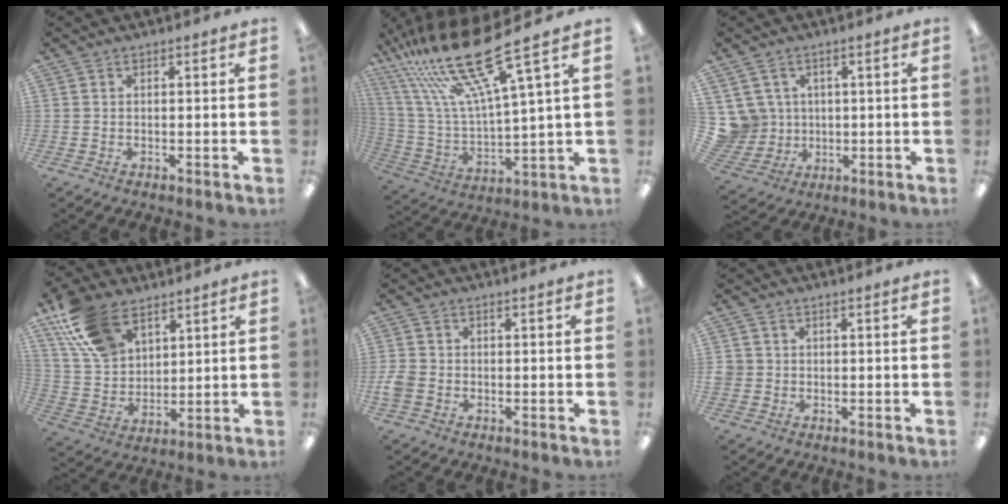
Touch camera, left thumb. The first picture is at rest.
{"total": 24.0, "force": [16.1, 5.2, 17.0], "torque": [-0.354, -0.097, 0.265]}
{"total": 7.6, "force": [2.0, 7.3, 0.8], "torque": [-0.057, -0.007, 0.046]}
{"total": 16.8, "force": [10.3, 9.9, 8.9], "torque": [-0.193, -0.027, 0.199]}
{"total": 3.4, "force": [-1.1, 2.7, 1.7], "torque": [-0.032, 0.006, -0.020]}
{"total": 2.4, "force": [0.0, 2.4, 0.4], "torque": [-0.009, 0.003, -0.001]}